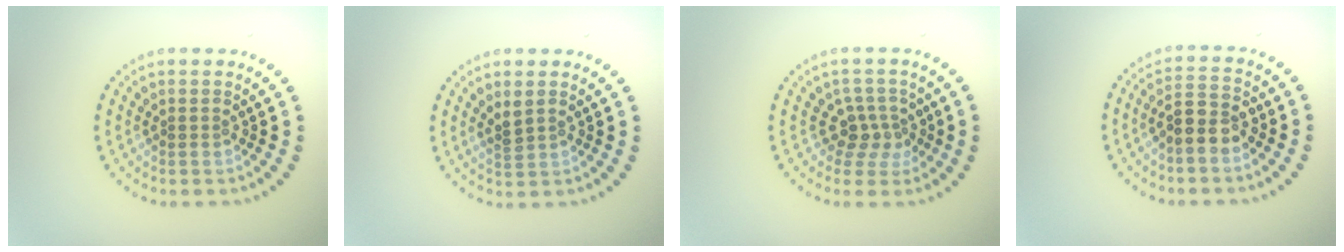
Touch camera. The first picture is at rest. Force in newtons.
{"total": 1.3, "press": 1.1, "slide": 0.6}
{"total": 2.6, "press": 2.0, "slide": 1.7}
{"total": 3.2, "press": 3.1, "slide": 1.0}